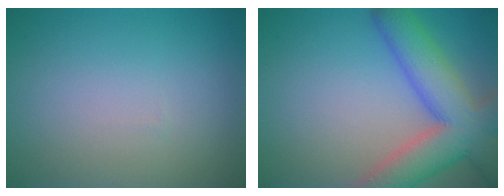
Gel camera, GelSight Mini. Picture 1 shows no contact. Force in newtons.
{"total": 9.1, "press": 9.0, "slide": 0.6}